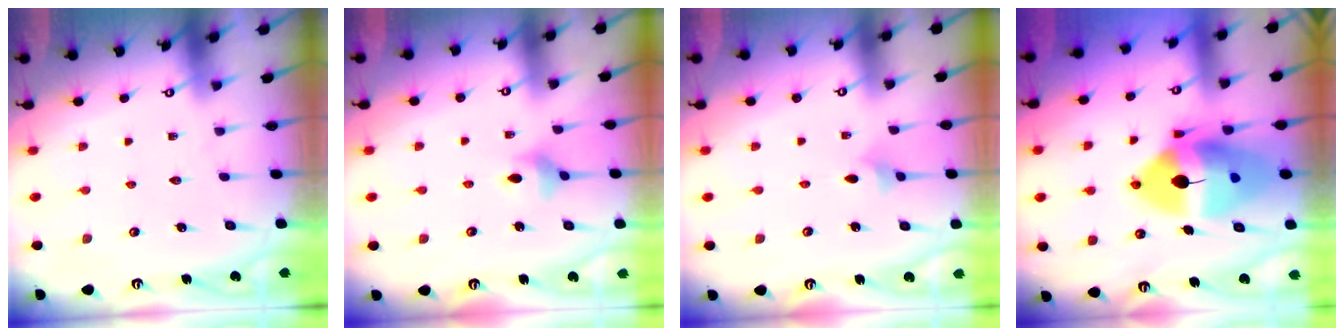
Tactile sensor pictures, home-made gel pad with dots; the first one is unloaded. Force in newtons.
{"total": 5.8, "press": 5.8, "slide": 0.6}
{"total": 3.8, "press": 3.7, "slide": 0.8}
{"total": 19.4, "press": 19.2, "slide": 3.2}